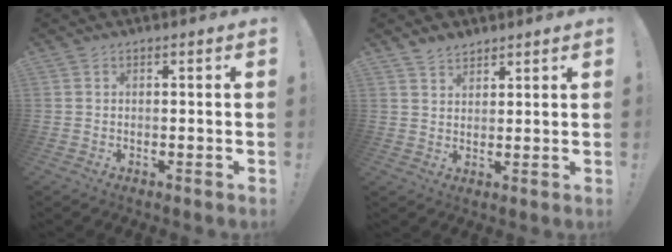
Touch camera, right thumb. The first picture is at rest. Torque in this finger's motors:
{"motor_torque": [0.01, 0.01, 0.00, 0.00, 0.00]}